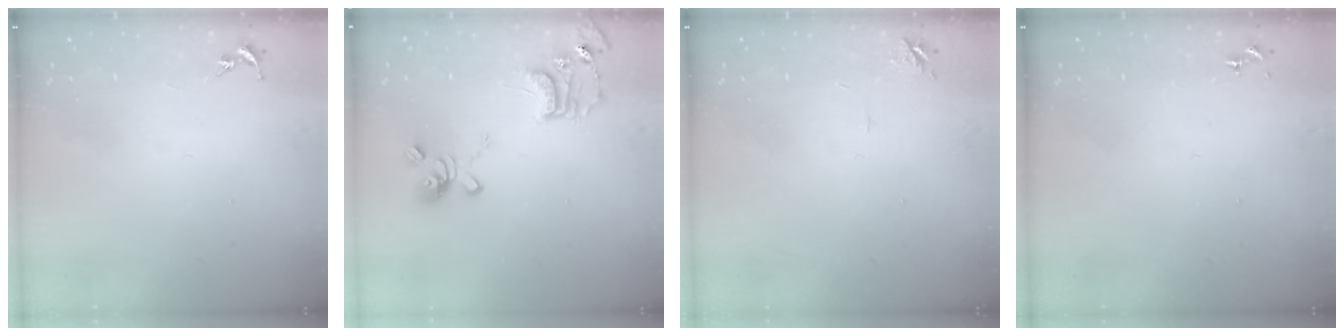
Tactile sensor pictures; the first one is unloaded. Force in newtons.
{"total": 15.3, "press": 15.3, "slide": 1.1}
{"total": 5.8, "press": 5.8, "slide": 0.7}
{"total": 0.0}